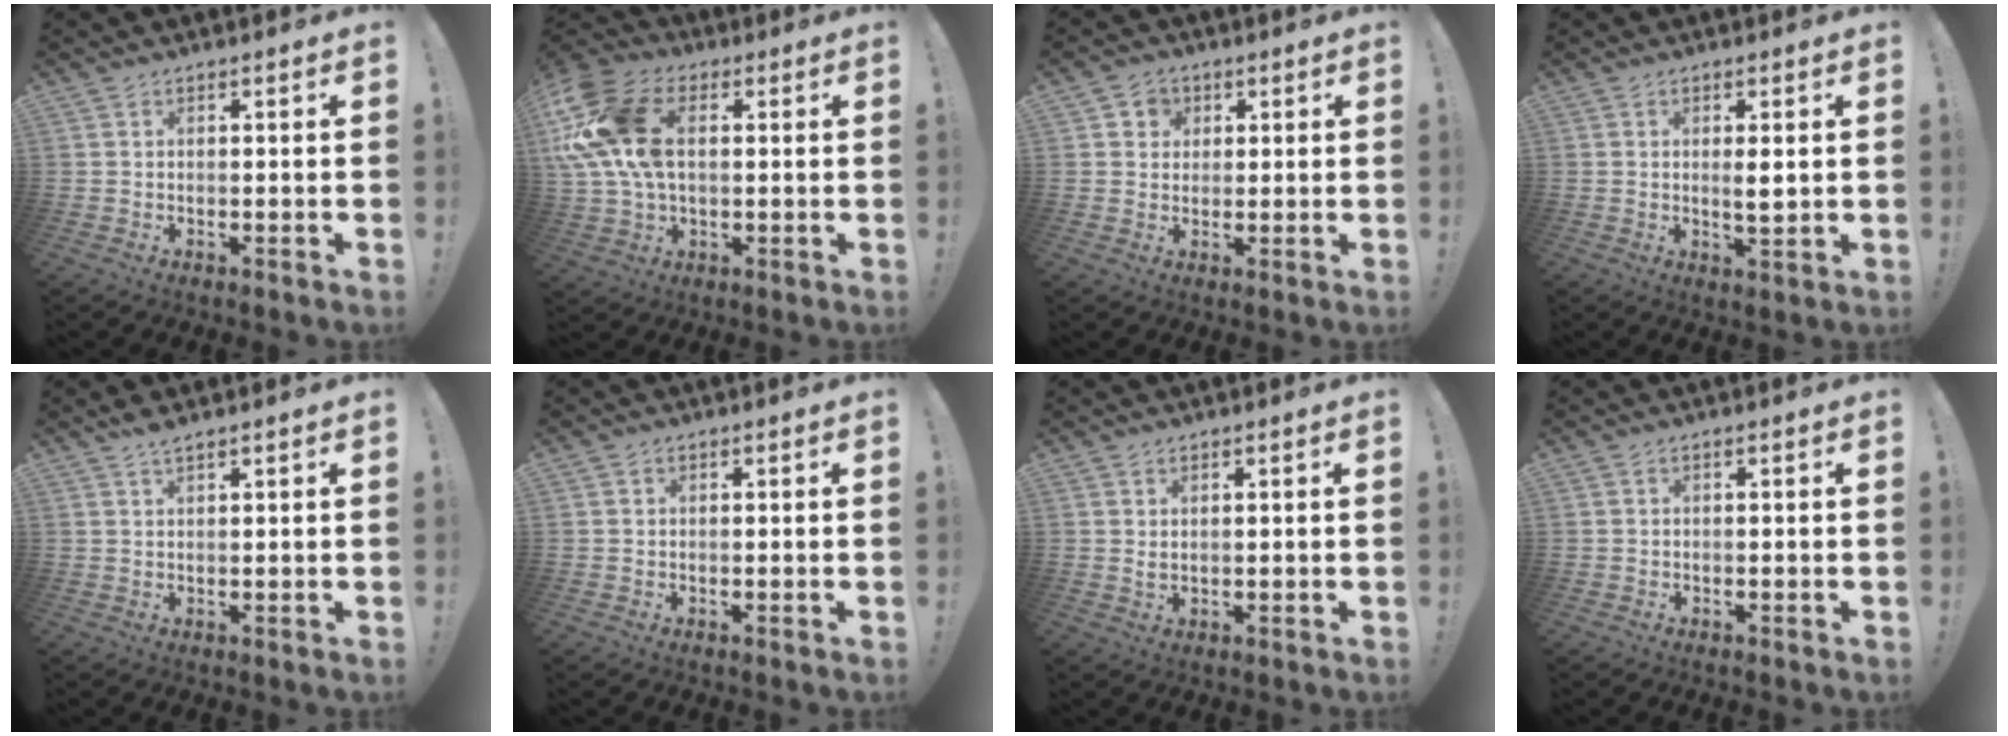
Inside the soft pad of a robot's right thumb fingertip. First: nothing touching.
{"total": 19.0, "force": [3.7, 12.6, 13.6], "torque": [-0.276, 0.001, 0.071]}
{"total": 4.6, "force": [1.4, 4.2, 0.9], "torque": [-0.015, -0.001, 0.028]}
{"total": 3.2, "force": [0.6, 0.5, 3.1], "torque": [-0.035, -0.014, 0.006]}
{"total": 2.5, "force": [2.2, 0.2, 1.1], "torque": [-0.017, -0.013, 0.038]}
{"total": 0.5, "force": [0.1, 0.5, -0.1], "torque": [0.009, -0.002, 0.001]}
{"total": 1.5, "force": [0.9, 0.6, 1.0], "torque": [-0.007, -0.006, 0.013]}
{"total": 0.0}